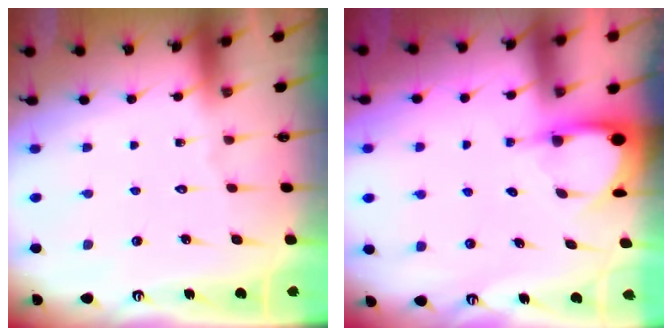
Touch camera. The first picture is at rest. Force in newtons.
{"total": 3.4, "press": 3.4, "slide": 0.3}